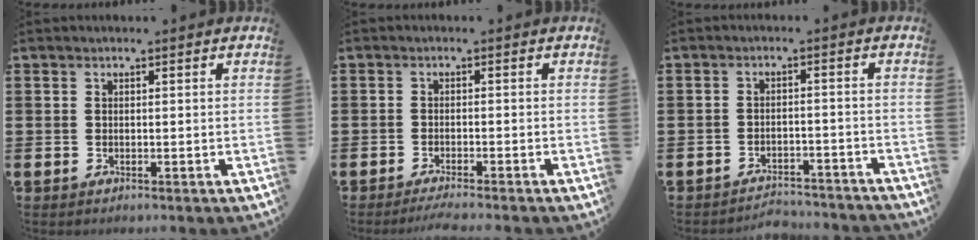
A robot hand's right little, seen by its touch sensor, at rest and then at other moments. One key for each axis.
{"total": 1.4, "fx": -1.3, "fy": -0.2, "fz": 0.6, "tx": -0.008, "ty": 0.001, "tz": -0.023}
{"total": 2.7, "fx": -2.7, "fy": 0.0, "fz": -0.1, "tx": -0.005, "ty": 0.005, "tz": -0.059}